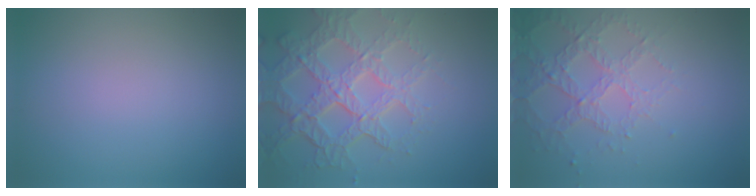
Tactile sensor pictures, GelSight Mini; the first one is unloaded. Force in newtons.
{"total": 7.4, "press": 5.3, "slide": 5.2}
{"total": 4.1, "press": 3.0, "slide": 2.9}